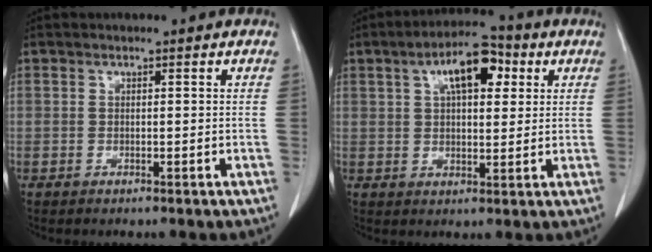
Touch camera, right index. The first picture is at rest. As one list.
[{"total": 9.2, "force": [3.7, 3.6, 7.7], "torque": [-0.130, 0.025, 0.057]}]